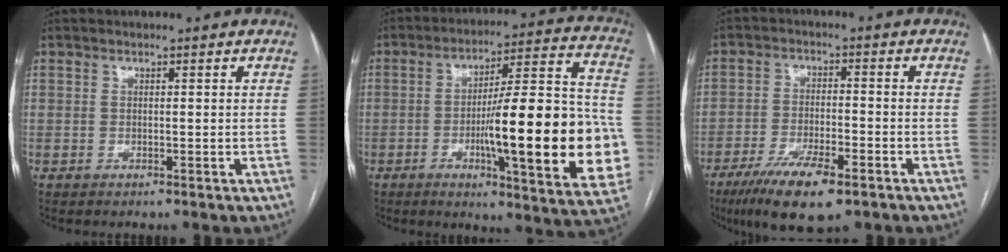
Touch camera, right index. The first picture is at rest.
{"total": 24.9, "force": [-5.0, 3.4, 24.1], "torque": [-0.290, 0.010, -0.065]}
{"total": 10.9, "force": [-7.0, 2.6, 8.0], "torque": [-0.141, -0.019, -0.115]}